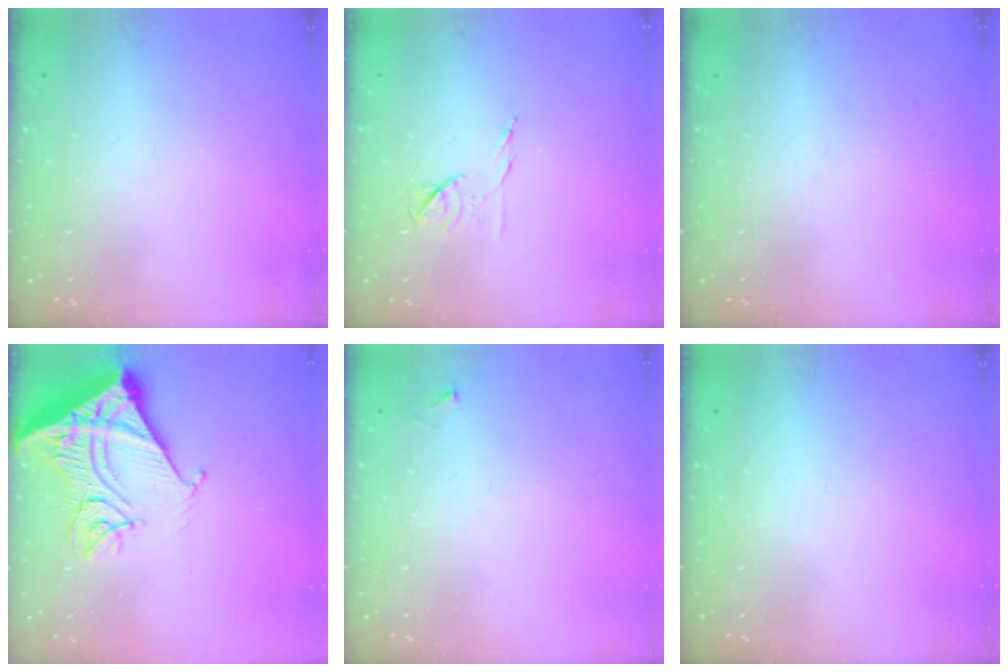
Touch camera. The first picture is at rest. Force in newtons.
{"total": 6.4, "press": 6.3, "slide": 0.9}
{"total": 0.0}
{"total": 16.2, "press": 16.1, "slide": 2.1}
{"total": 2.5, "press": 2.5, "slide": 0.3}
{"total": 1.5, "press": 1.5, "slide": 0.1}